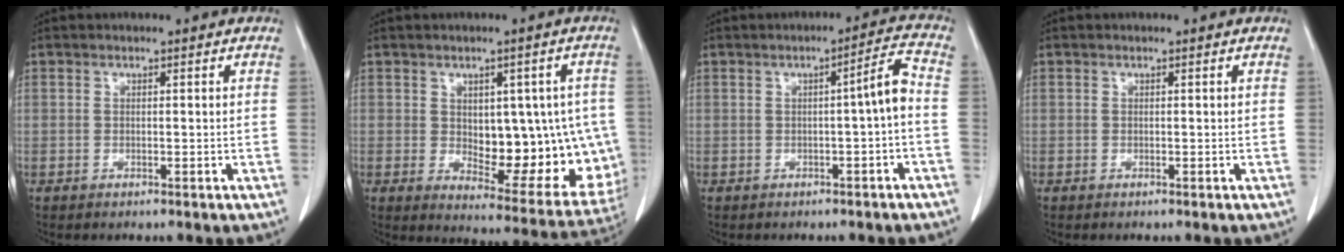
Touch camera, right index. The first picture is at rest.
{"total": 15.9, "force": [-0.6, 7.8, 13.8], "torque": [-0.150, 0.008, 0.019]}
{"total": 4.2, "force": [-0.8, -0.1, 4.1], "torque": [-0.056, 0.012, -0.012]}
{"total": 0.0}